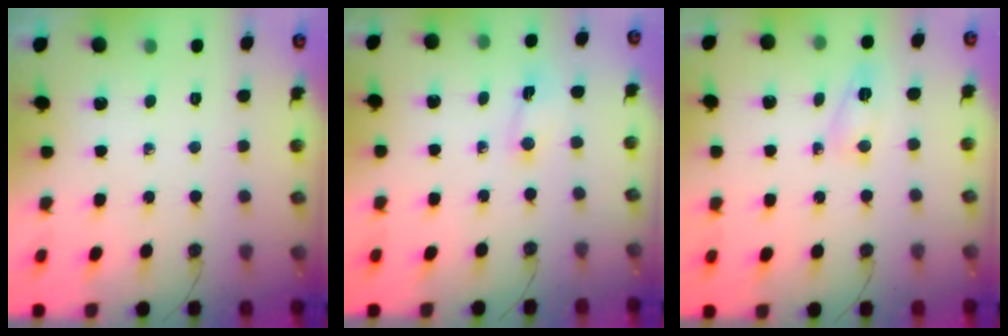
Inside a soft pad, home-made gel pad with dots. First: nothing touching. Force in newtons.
{"total": 1.4, "press": 1.2, "slide": 0.7}
{"total": 3.4, "press": 3.4, "slide": 0.3}